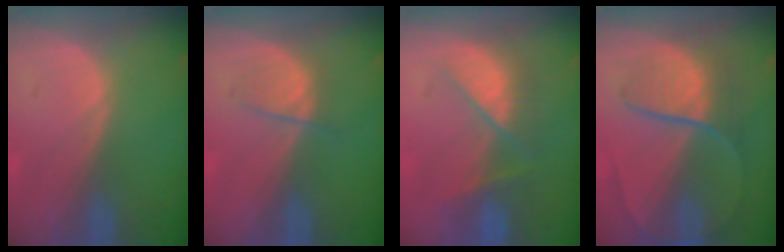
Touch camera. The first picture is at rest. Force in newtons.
{"total": 2.6, "press": 2.5, "slide": 0.5}
{"total": 7.5, "press": 7.3, "slide": 1.9}
{"total": 8.5, "press": 7.4, "slide": 4.1}